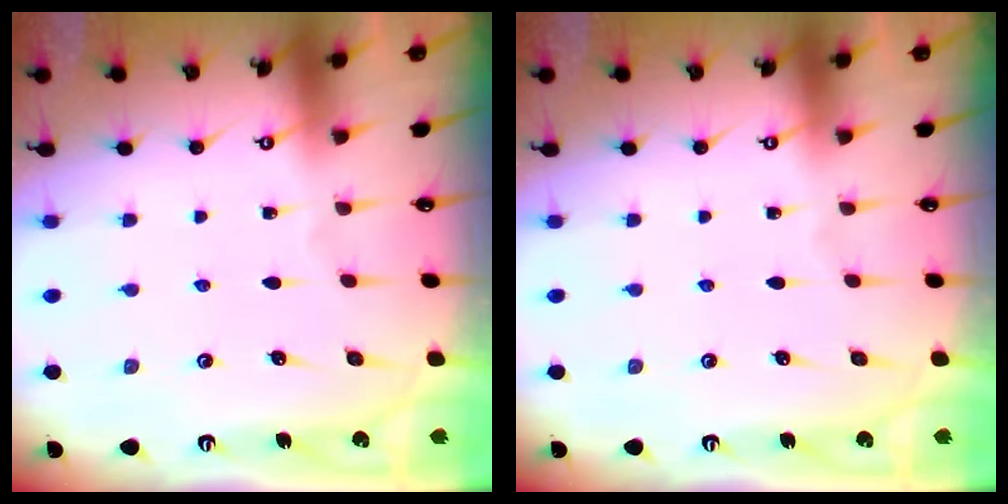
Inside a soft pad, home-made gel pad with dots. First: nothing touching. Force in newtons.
{"total": 0.0}